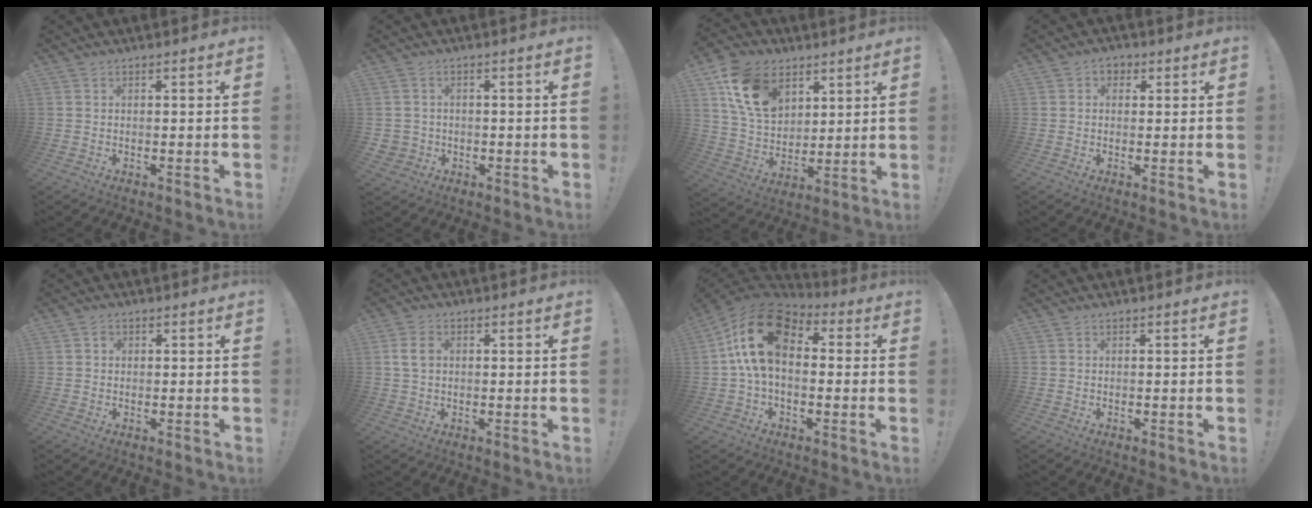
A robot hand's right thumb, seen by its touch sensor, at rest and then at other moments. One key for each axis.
{"total": 3.0, "fx": -0.3, "fy": 2.9, "fz": 0.6, "tx": -0.013, "ty": -0.002, "tz": -0.005}
{"total": 17.2, "fx": 8.3, "fy": 11.9, "fz": 9.3, "tx": -0.162, "ty": -0.028, "tz": 0.165}
{"total": 3.1, "fx": 0.8, "fy": 2.5, "fz": 1.6, "tx": -0.020, "ty": 0.002, "tz": 0.013}
{"total": 1.3, "fx": 0.3, "fy": 1.1, "fz": 0.4, "tx": -0.007, "ty": 0.004, "tz": 0.003}
{"total": 5.1, "fx": 0.8, "fy": 3.8, "fz": 3.3, "tx": -0.054, "ty": 0.005, "tz": 0.014}
{"total": 18.2, "fx": 3.5, "fy": 11.2, "fz": 13.9, "tx": -0.253, "ty": 0.011, "tz": 0.061}
{"total": 0.0}